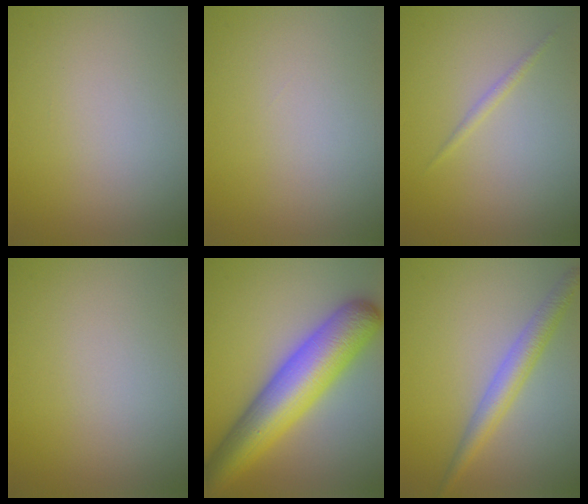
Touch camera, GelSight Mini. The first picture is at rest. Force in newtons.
{"total": 0.0}
{"total": 0.7, "press": 0.7, "slide": 0.1}
{"total": 0.0}
{"total": 10.1, "press": 10.1, "slide": 0.4}
{"total": 3.2, "press": 3.2, "slide": 0.1}